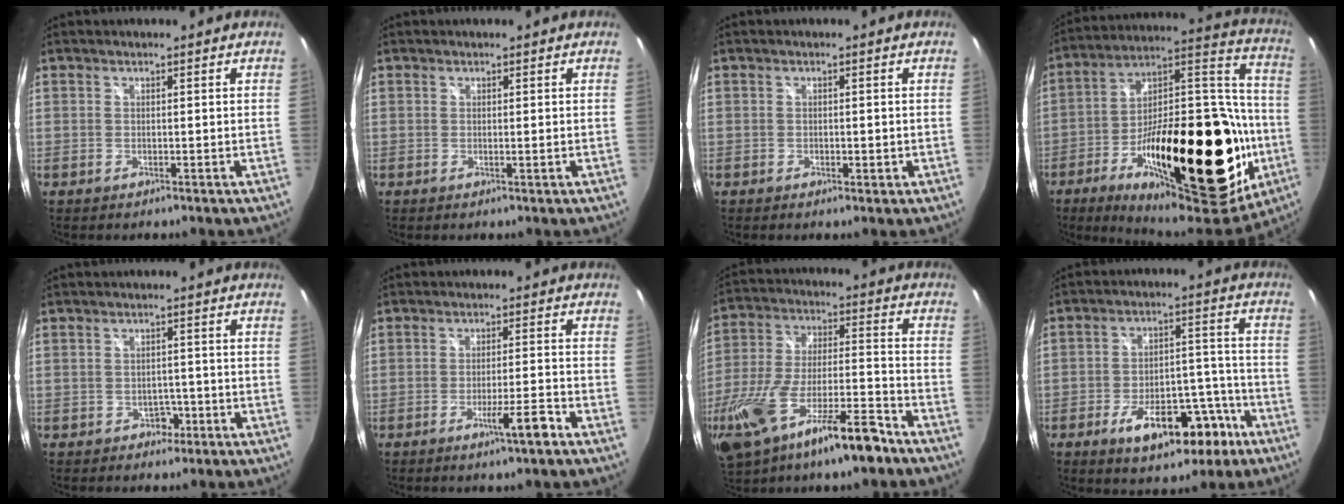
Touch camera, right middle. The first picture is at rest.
{"total": 0.5, "force": [0.0, -0.2, 0.5], "torque": [-0.006, -0.001, -0.002]}
{"total": 1.5, "force": [-0.5, 0.8, 1.2], "torque": [-0.017, -0.002, -0.008]}
{"total": 39.0, "force": [-13.4, 16.8, 32.5], "torque": [-0.485, 0.031, -0.203]}
{"total": 2.5, "force": [-1.3, 2.0, 0.7], "torque": [-0.012, 0.002, -0.018]}
{"total": 5.1, "force": [-3.1, -0.4, 4.0], "torque": [-0.072, -0.010, -0.049]}
{"total": 20.7, "force": [-13.0, 5.2, 15.2], "torque": [-0.307, -0.046, -0.222]}
{"total": 14.5, "force": [-8.2, 6.9, 9.7], "torque": [-0.166, 0.023, -0.109]}